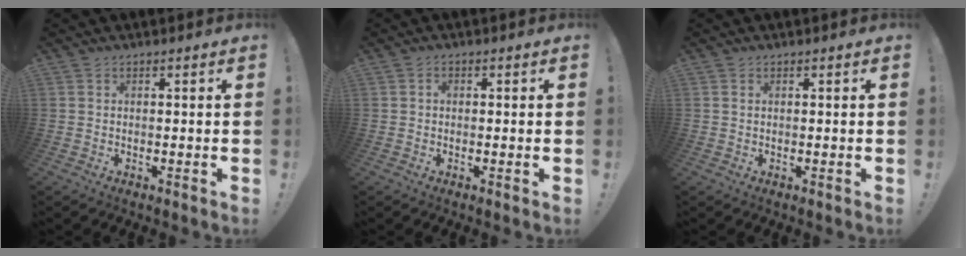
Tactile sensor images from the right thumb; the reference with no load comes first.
{"total": 0.9, "force": [-0.5, 0.5, 0.5], "torque": [-0.017, 0.008, -0.009]}
{"total": 0.6, "force": [0.4, 0.3, 0.4], "torque": [-0.014, 0.003, 0.009]}